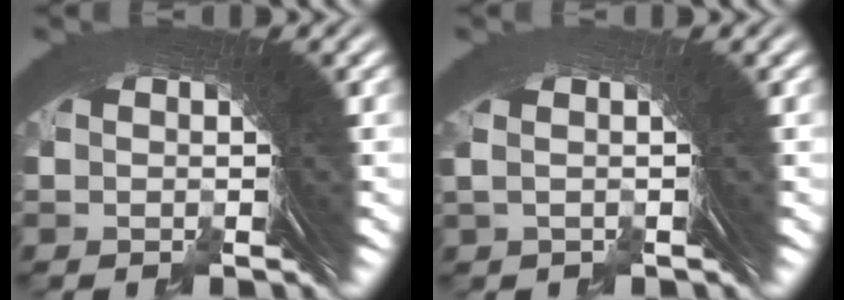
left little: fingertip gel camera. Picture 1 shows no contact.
{"total": 0.7, "force": [0.0, -0.5, 0.5], "torque": [-0.017, -0.003, 0.008]}